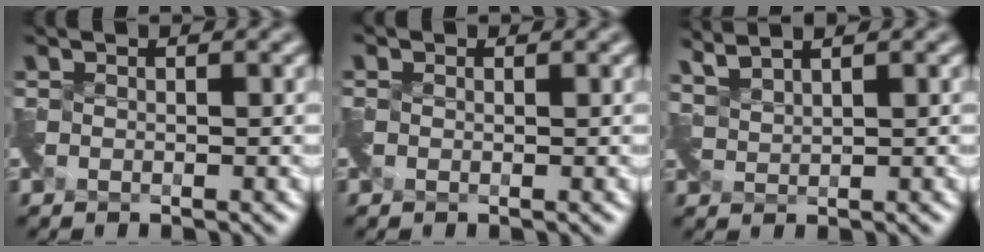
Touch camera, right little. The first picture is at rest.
{"total": 0.8, "force": [-0.3, -0.1, -0.8], "torque": [0.011, -0.002, 0.000]}
{"total": 2.9, "force": [2.9, -0.3, 0.0], "torque": [-0.014, 0.008, 0.065]}